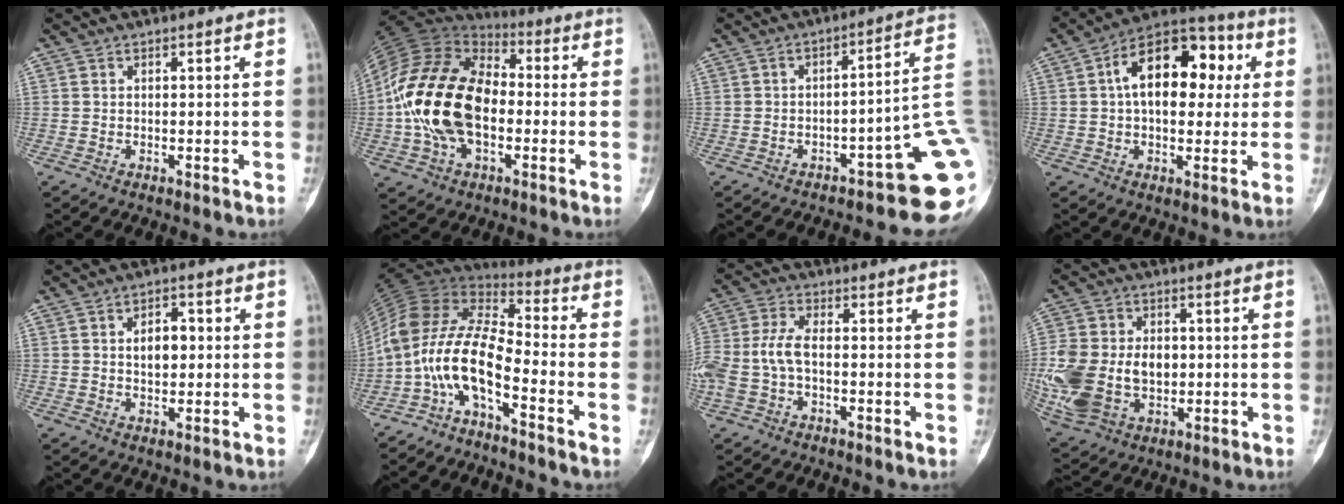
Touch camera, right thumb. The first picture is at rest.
{"total": 21.5, "force": [-1.9, 13.6, 16.5], "torque": [-0.315, 0.024, -0.038]}
{"total": 14.8, "force": [-5.6, 4.1, 13.0], "torque": [-0.094, 0.064, -0.067]}
{"total": 17.2, "force": [3.3, 10.2, 13.5], "torque": [-0.171, 0.031, 0.040]}
{"total": 5.1, "force": [0.6, 3.1, 3.9], "torque": [-0.046, 0.007, 0.009]}
{"total": 13.9, "force": [-6.7, 5.0, 11.0], "torque": [-0.219, 0.091, -0.135]}
{"total": 8.6, "force": [-1.3, 4.9, 6.9], "torque": [-0.170, 0.025, -0.032]}
{"total": 20.4, "force": [-1.7, 14.6, 14.2], "torque": [-0.317, 0.003, -0.013]}